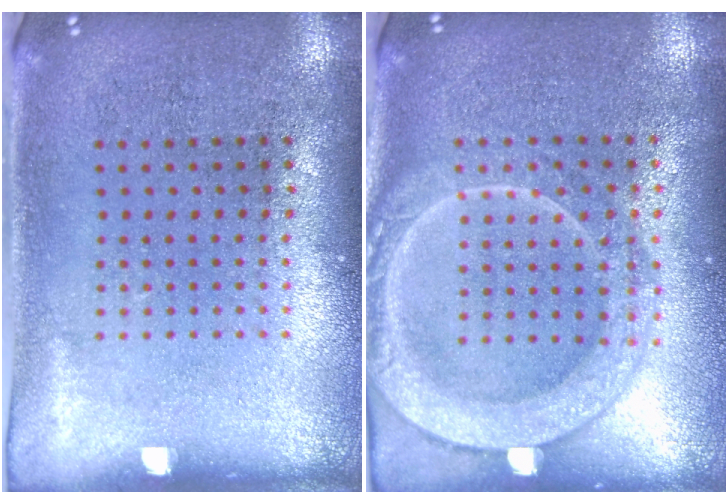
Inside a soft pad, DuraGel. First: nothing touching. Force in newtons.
{"total": 2.0, "press": 2.0, "slide": 0.3}